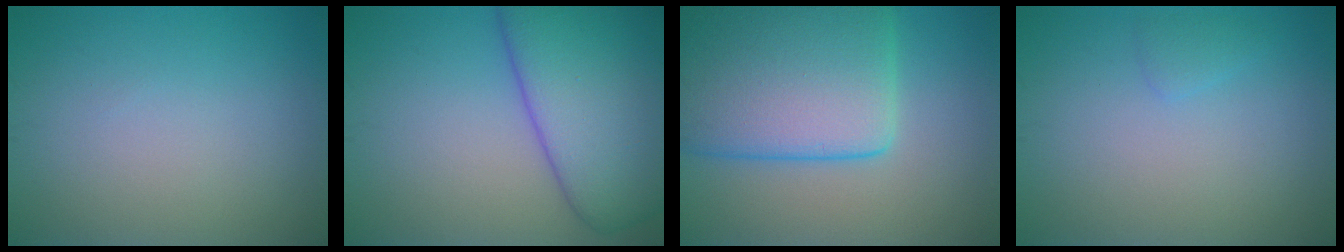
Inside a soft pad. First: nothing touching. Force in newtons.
{"total": 10.8, "press": 10.8, "slide": 0.5}
{"total": 12.0, "press": 12.0, "slide": 0.1}
{"total": 0.9, "press": 0.9, "slide": 0.0}